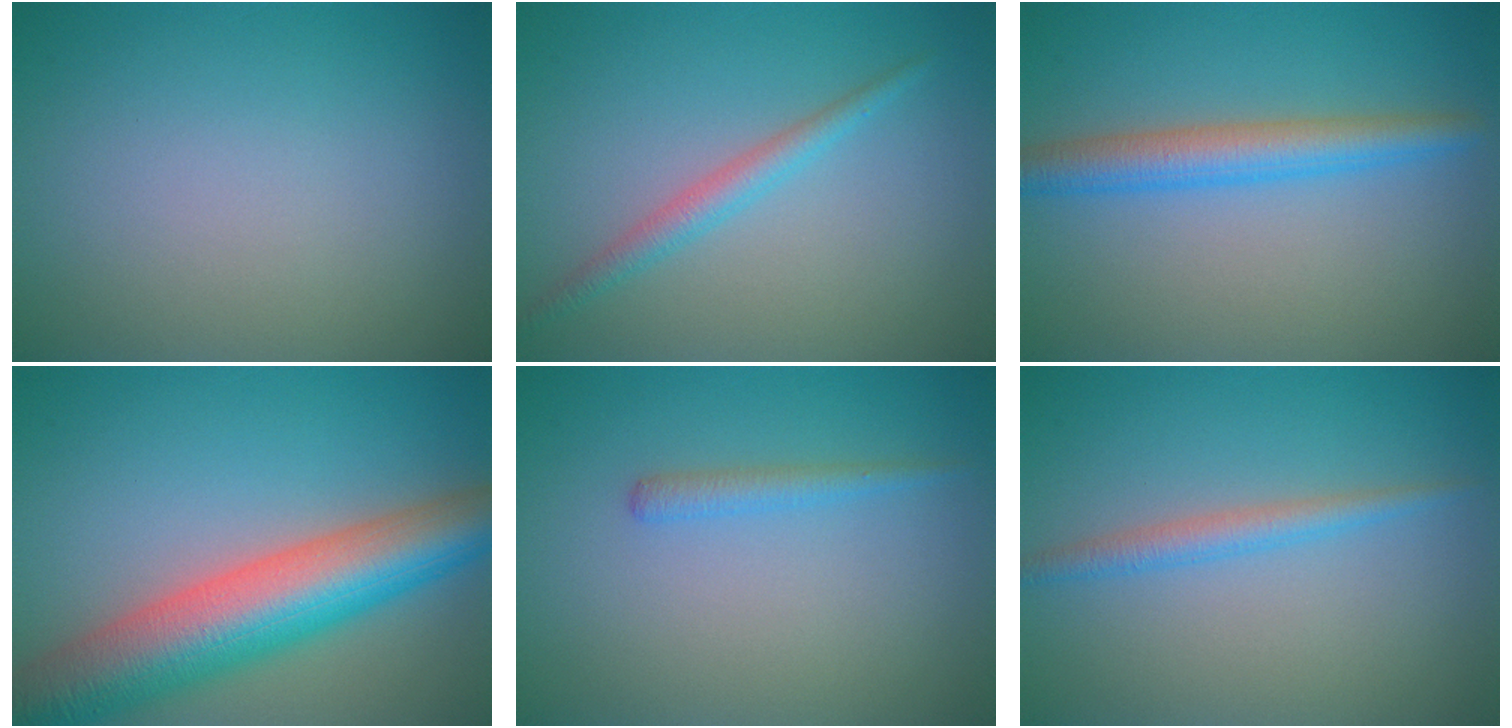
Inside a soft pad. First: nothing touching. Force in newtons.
{"total": 2.0, "press": 2.0, "slide": 0.1}
{"total": 4.0, "press": 4.0, "slide": 0.1}
{"total": 10.6, "press": 10.6, "slide": 0.6}
{"total": 1.3, "press": 1.3, "slide": 0.1}
{"total": 1.9, "press": 1.9, "slide": 0.1}